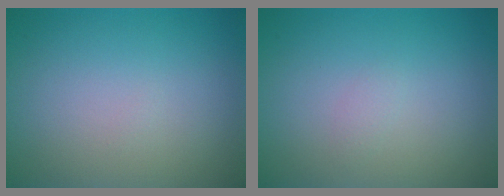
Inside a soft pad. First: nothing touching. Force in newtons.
{"total": 0.6, "press": 0.6, "slide": 0.1}